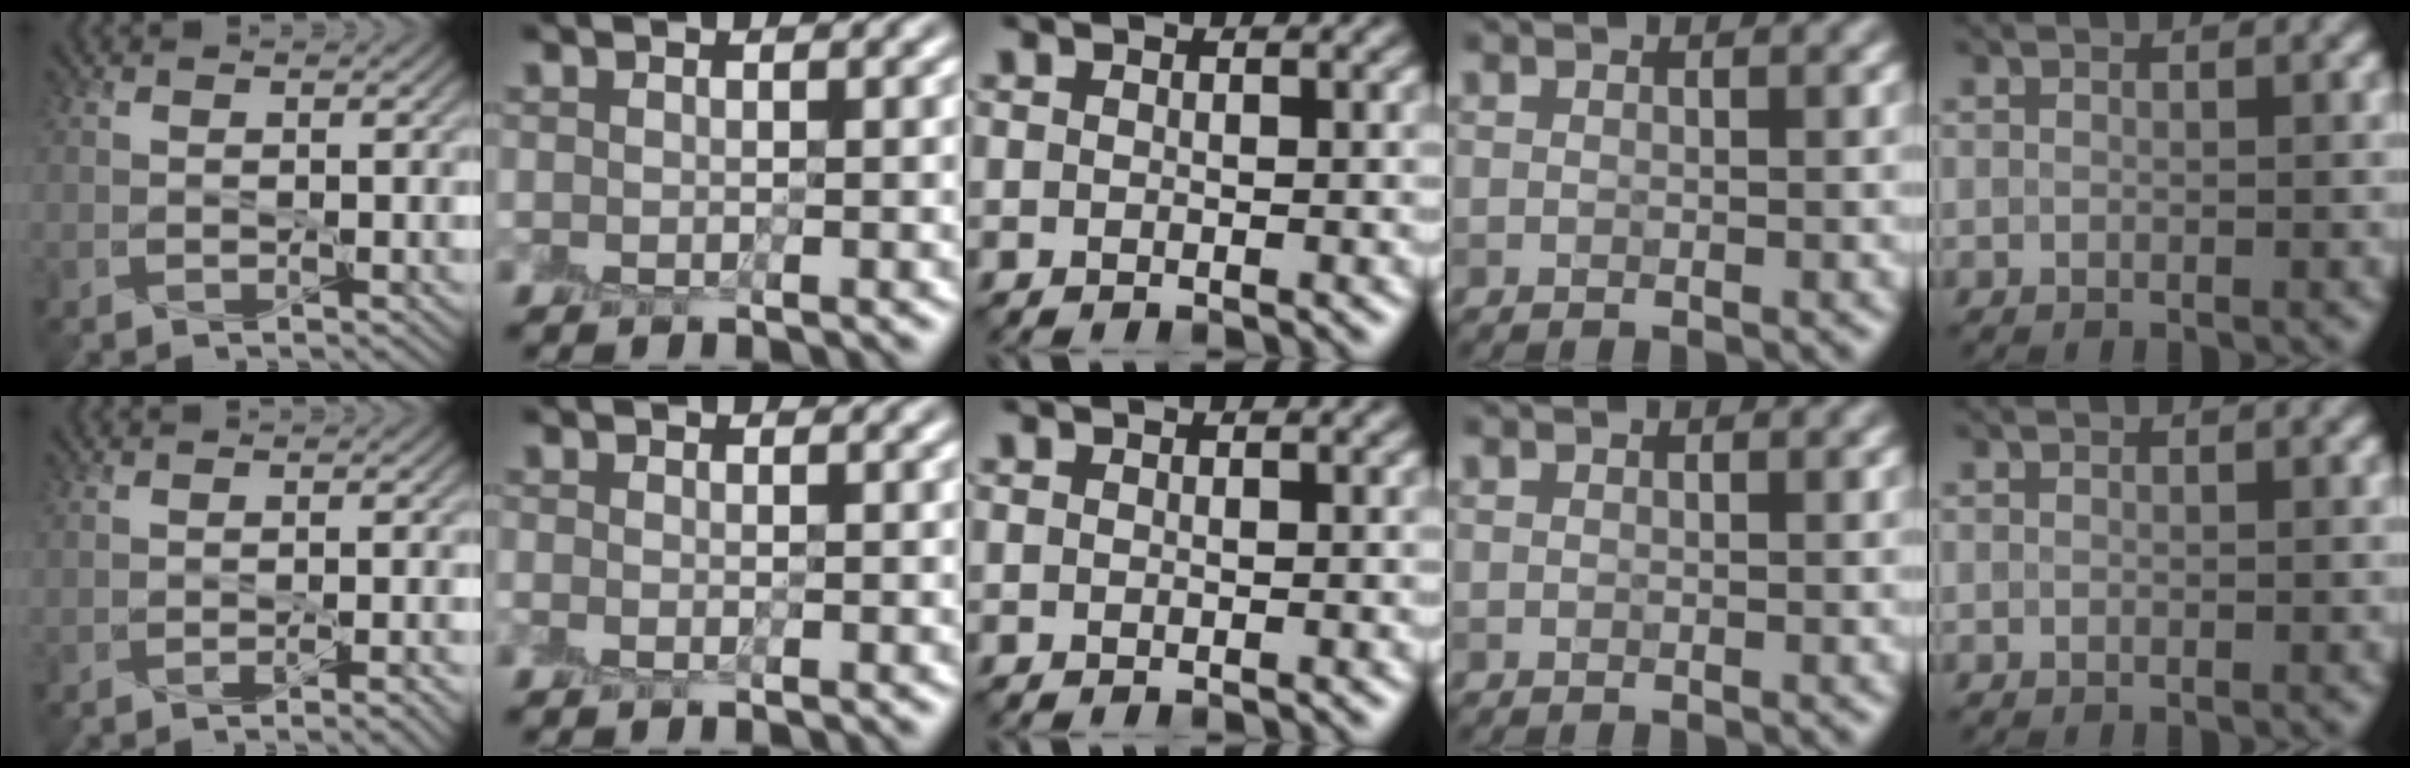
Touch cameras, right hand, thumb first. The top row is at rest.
{"thumb": {"total": 1.8, "force": [-0.9, 0.3, 1.5], "torque": [-0.025, -0.001, -0.013]}, "index": {"total": 0.5, "force": [-0.5, -0.1, 0.0], "torque": [0.003, -0.003, -0.010]}}